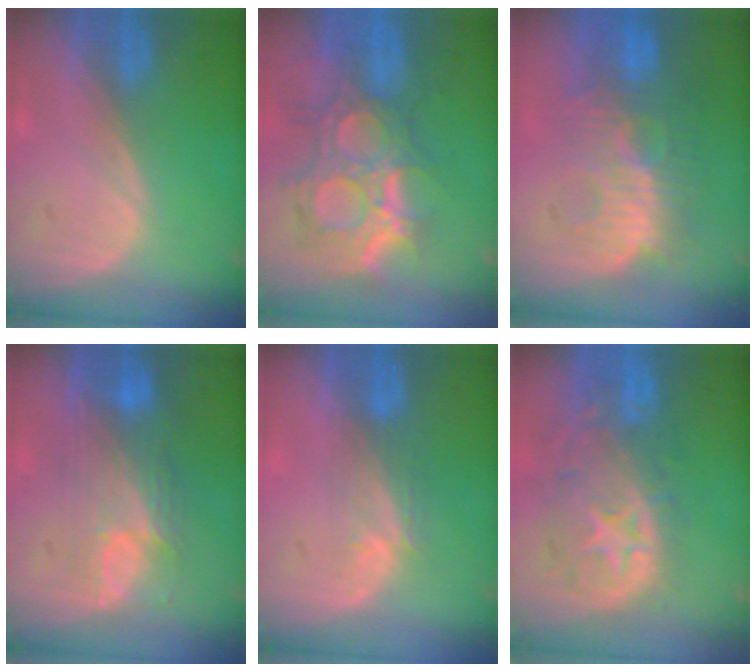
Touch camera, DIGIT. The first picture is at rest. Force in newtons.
{"total": 12.0, "press": 10.7, "slide": 5.4}
{"total": 10.2, "press": 9.7, "slide": 3.0}
{"total": 9.2, "press": 8.2, "slide": 4.3}
{"total": 3.8, "press": 3.4, "slide": 1.6}
{"total": 11.0, "press": 9.7, "slide": 5.1}